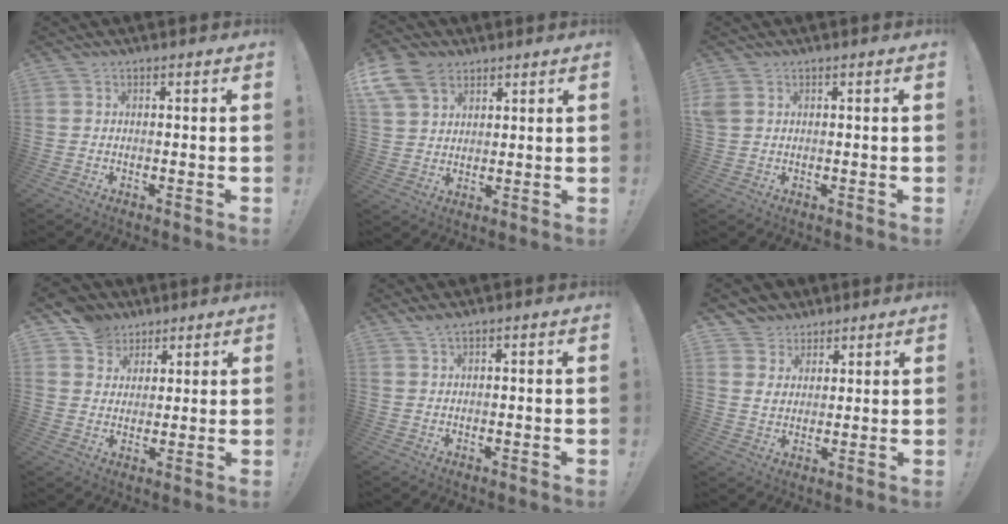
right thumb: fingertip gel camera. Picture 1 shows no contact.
{"total": 10.7, "force": [6.4, 7.0, 5.0], "torque": [-0.096, -0.028, 0.128]}
{"total": 2.4, "force": [0.7, 1.3, 1.9], "torque": [-0.035, 0.004, 0.015]}
{"total": 8.3, "force": [5.5, 6.1, 1.1], "torque": [-0.024, -0.036, 0.110]}
{"total": 1.7, "force": [1.3, 0.3, 1.0], "torque": [-0.025, -0.001, 0.025]}
{"total": 6.3, "force": [3.8, 5.0, 0.5], "torque": [-0.012, -0.031, 0.075]}